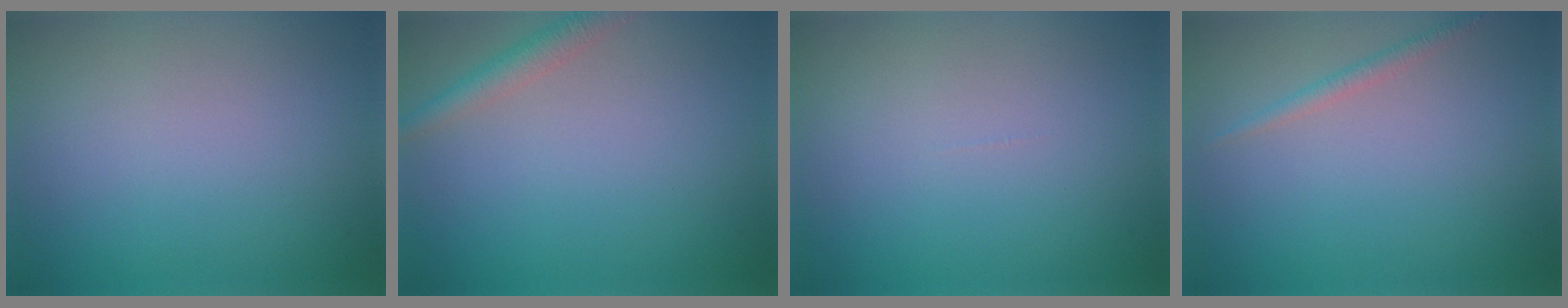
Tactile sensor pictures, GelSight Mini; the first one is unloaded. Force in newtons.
{"total": 2.4, "press": 2.4, "slide": 0.1}
{"total": 0.0}
{"total": 1.2, "press": 1.1, "slide": 0.1}